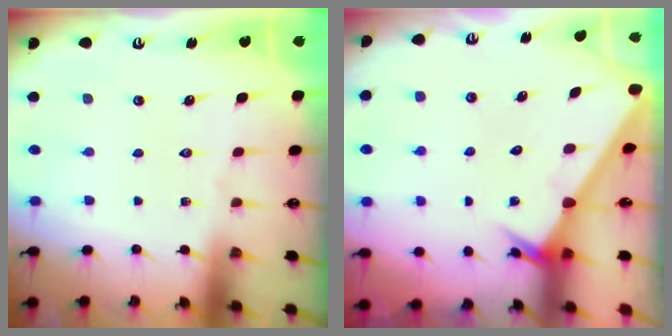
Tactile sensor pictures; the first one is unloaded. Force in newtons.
{"total": 2.5, "press": 2.5, "slide": 0.1}